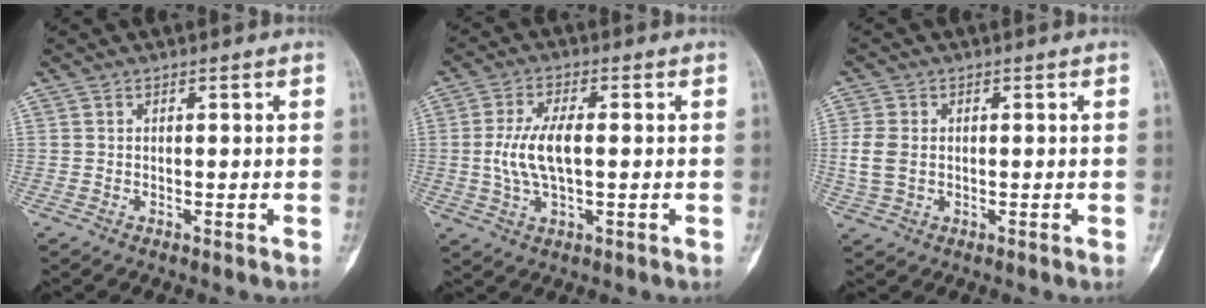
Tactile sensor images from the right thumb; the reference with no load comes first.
{"total": 8.2, "force": [0.0, 3.3, 7.5], "torque": [-0.161, 0.005, 0.000]}
{"total": 4.7, "force": [0.1, 3.4, 3.3], "torque": [-0.075, 0.004, 0.003]}